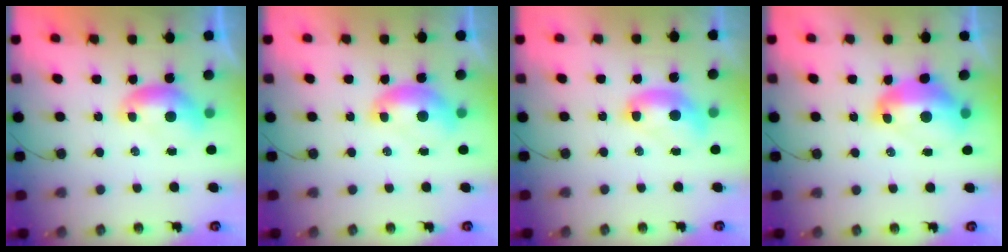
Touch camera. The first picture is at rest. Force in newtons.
{"total": 2.1, "press": 2.0, "slide": 0.4}
{"total": 2.7, "press": 2.7, "slide": 0.1}
{"total": 6.6, "press": 6.5, "slide": 1.1}